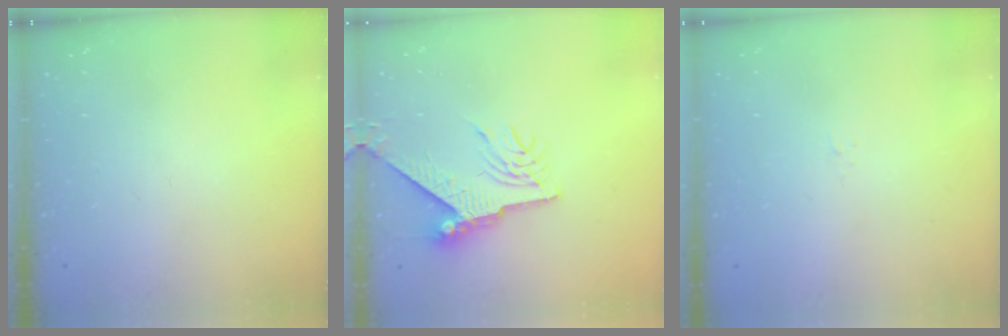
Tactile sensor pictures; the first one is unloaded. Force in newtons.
{"total": 9.2, "press": 9.1, "slide": 0.9}
{"total": 1.6, "press": 1.5, "slide": 0.3}